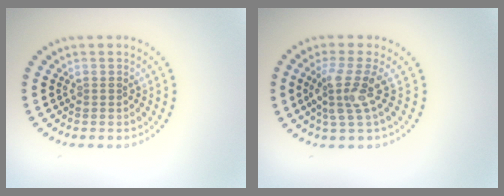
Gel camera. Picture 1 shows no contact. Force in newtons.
{"total": 3.3, "press": 2.5, "slide": 2.1}